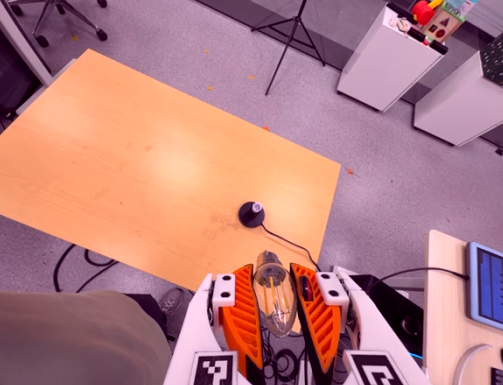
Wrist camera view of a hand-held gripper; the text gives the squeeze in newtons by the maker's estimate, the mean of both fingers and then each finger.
{"total": 18.8, "left": 20.1, "right": 17.5}